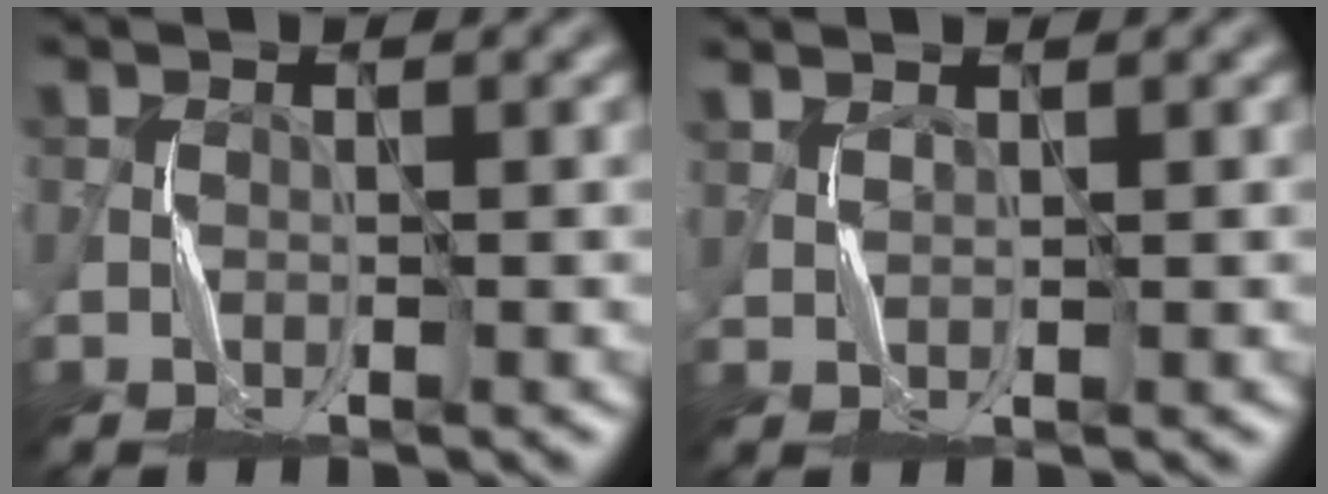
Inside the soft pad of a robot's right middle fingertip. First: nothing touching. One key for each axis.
{"total": 1.7, "fx": 1.4, "fy": 0.4, "fz": 0.9, "tx": -0.018, "ty": 0.004, "tz": 0.015}